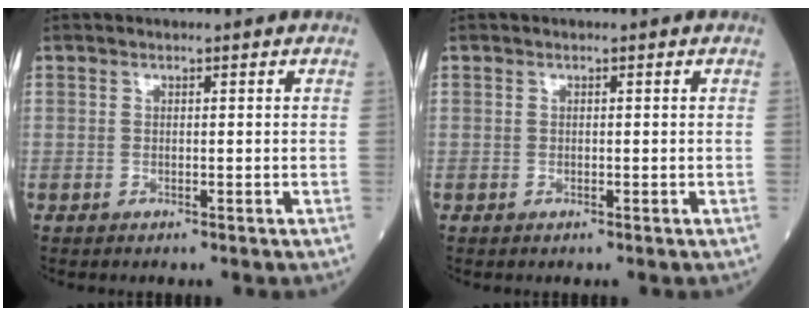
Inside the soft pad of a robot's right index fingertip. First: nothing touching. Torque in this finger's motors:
{"motor_torque": [-0.13, -0.03, -0.03, -0.01]}